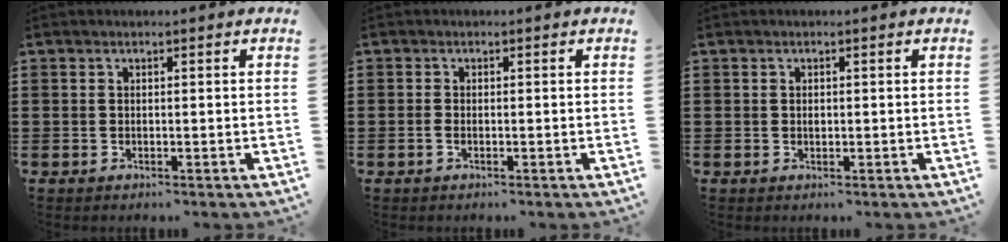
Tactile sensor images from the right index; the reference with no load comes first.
{"total": 0.9, "force": [-0.5, 0.0, 0.7], "torque": [-0.017, -0.008, -0.006]}
{"total": 0.7, "force": [0.0, 0.4, 0.6], "torque": [-0.013, 0.000, 0.000]}